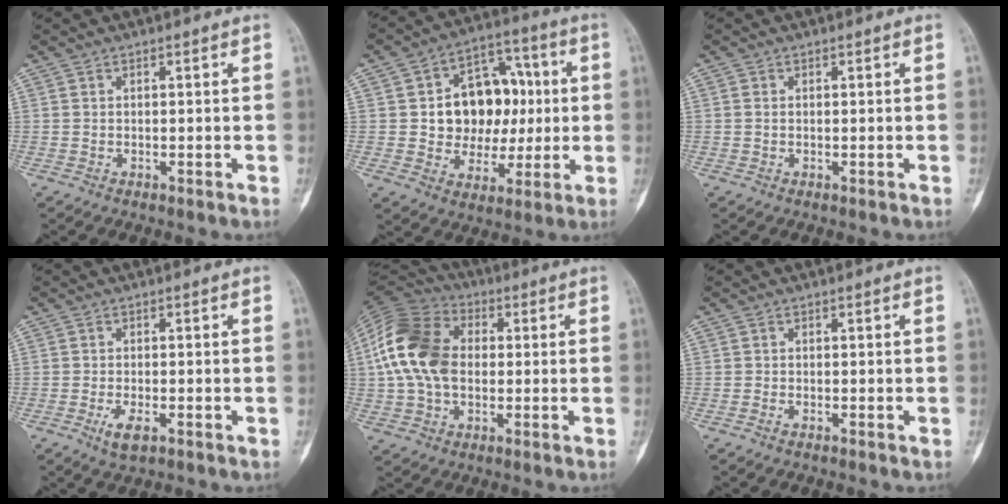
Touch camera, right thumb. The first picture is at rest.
{"total": 15.7, "force": [1.3, 12.0, 10.1], "torque": [-0.092, 0.024, 0.026]}
{"total": 0.6, "force": [0.1, 0.4, 0.4], "torque": [-0.010, 0.000, 0.001]}
{"total": 3.5, "force": [-1.5, 1.5, 2.8], "torque": [-0.052, -0.004, -0.024]}
{"total": 16.5, "force": [1.1, 11.6, 11.6], "torque": [-0.215, 0.021, 0.010]}
{"total": 0.6, "force": [-0.4, 0.3, 0.4], "torque": [-0.004, 0.000, -0.009]}